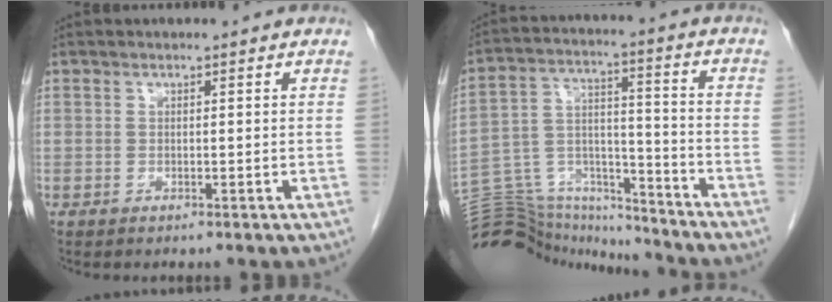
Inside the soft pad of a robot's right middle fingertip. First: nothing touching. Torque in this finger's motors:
{"motor_torque": [-0.40, -0.33, 0.00, -0.01]}